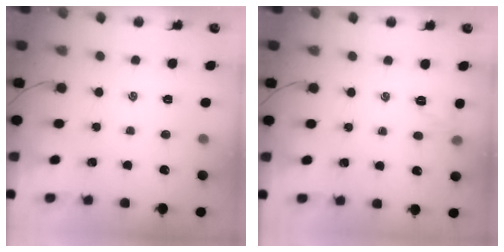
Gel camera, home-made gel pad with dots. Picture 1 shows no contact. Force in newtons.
{"total": 5.9, "press": 5.6, "slide": 1.6}